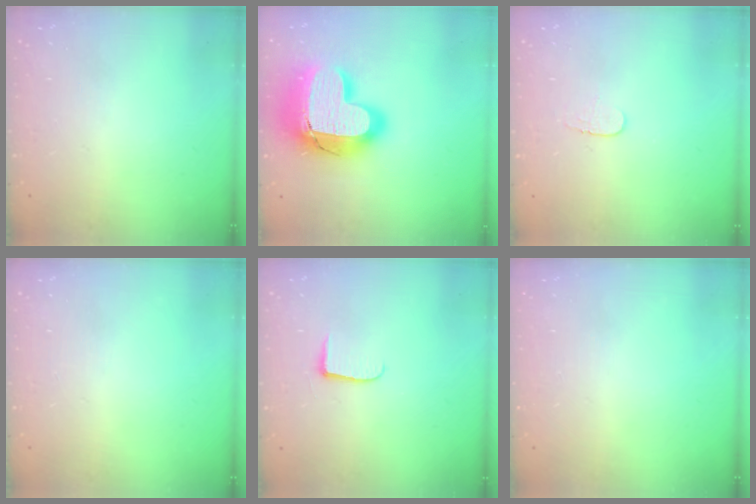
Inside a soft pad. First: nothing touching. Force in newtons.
{"total": 23.0, "press": 22.9, "slide": 1.6}
{"total": 3.9, "press": 3.9, "slide": 0.4}
{"total": 0.0}
{"total": 6.1, "press": 6.1, "slide": 0.6}
{"total": 0.0}